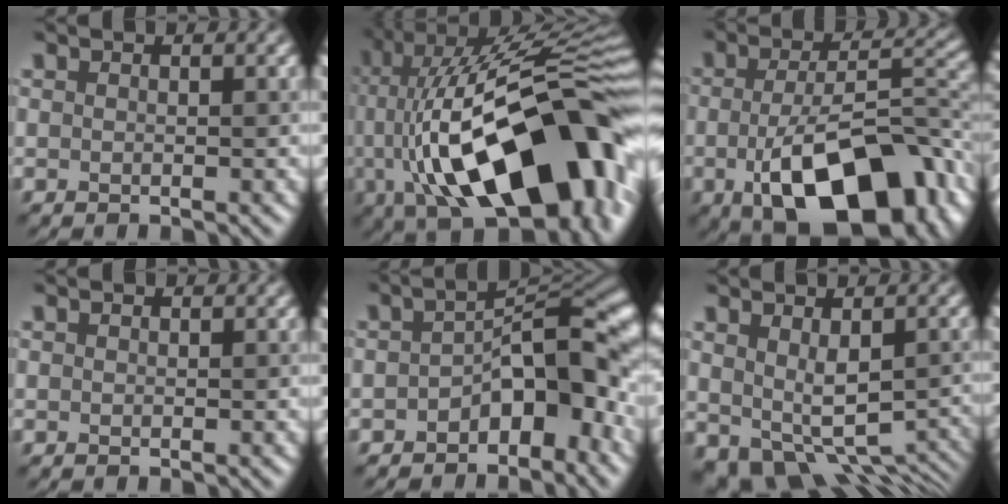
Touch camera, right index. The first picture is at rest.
{"total": 18.6, "force": [-2.1, 8.6, 16.4], "torque": [-0.254, 0.023, -0.031]}
{"total": 13.4, "force": [-4.8, 6.1, 10.9], "torque": [-0.175, -0.012, -0.075]}
{"total": 0.0}
{"total": 6.2, "force": [-2.1, 3.0, 5.1], "torque": [-0.057, 0.016, -0.043]}
{"total": 6.5, "force": [-1.2, 3.8, 5.1], "torque": [-0.086, -0.035, 0.002]}